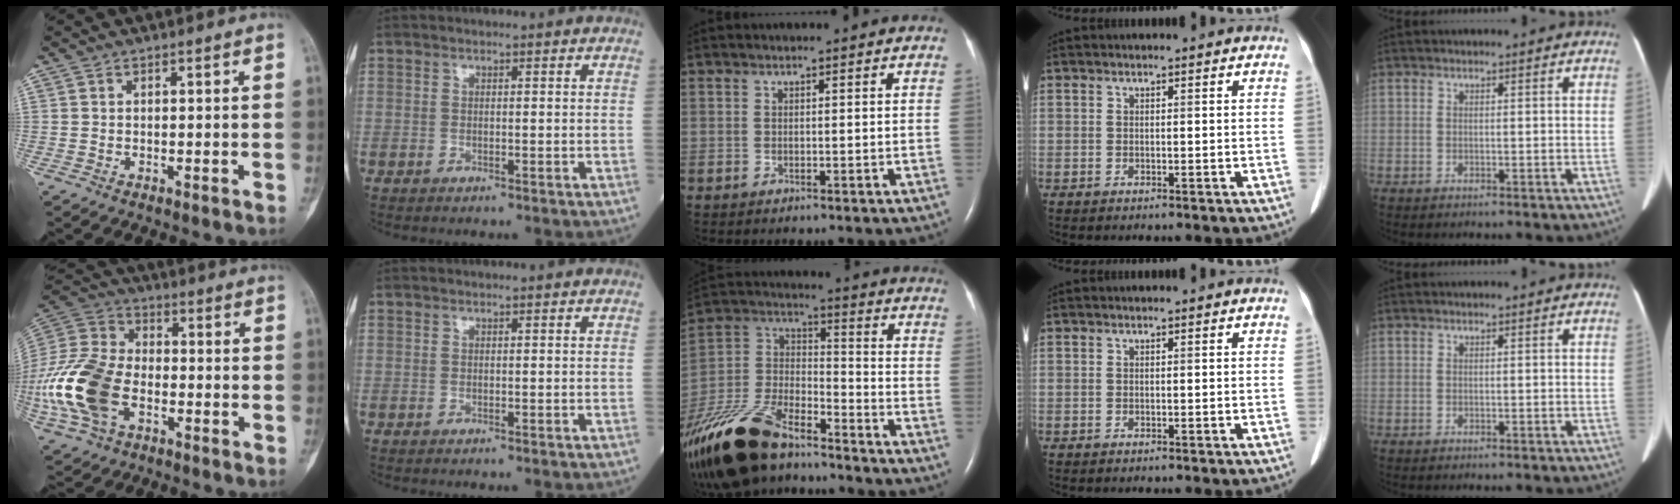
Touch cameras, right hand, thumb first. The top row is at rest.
{"thumb": {"total": 20.2, "force": [-5.5, 13.0, 14.6], "torque": [-0.332, 0.016, -0.101]}, "middle": {"total": 23.3, "force": [-17.4, 8.2, 13.1], "torque": [-0.330, -0.026, -0.327]}}